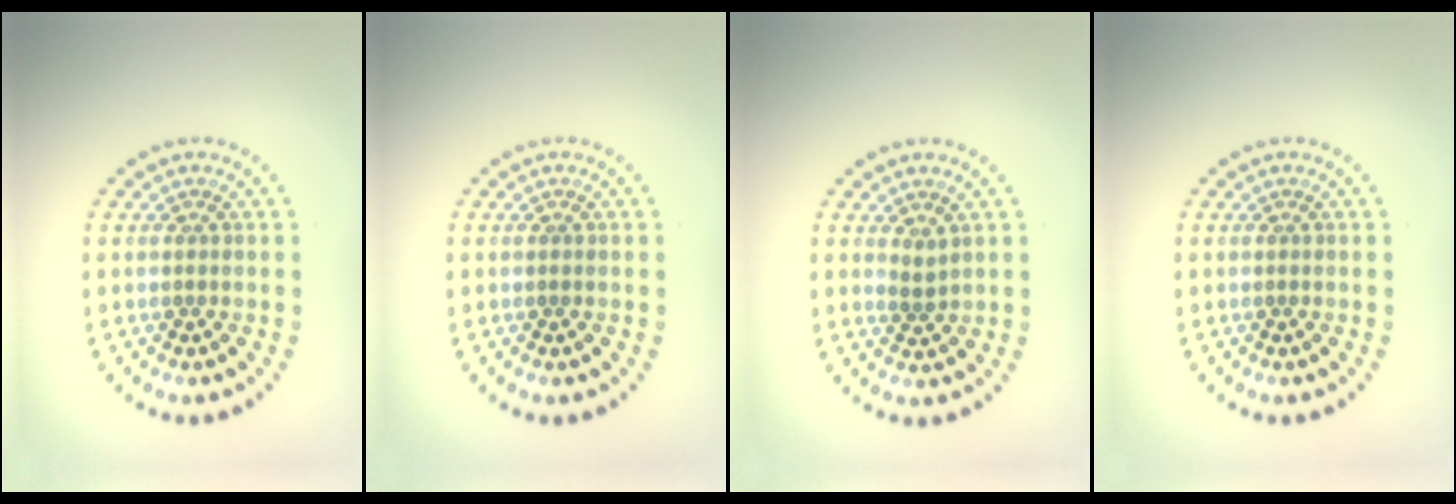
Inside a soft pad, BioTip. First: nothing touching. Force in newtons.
{"total": 0.0}
{"total": 1.0, "press": 0.8, "slide": 0.5}
{"total": 0.0}